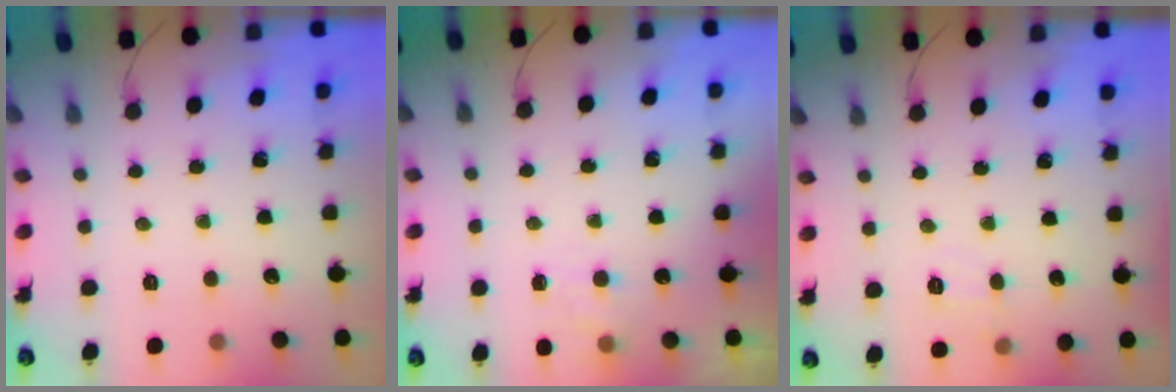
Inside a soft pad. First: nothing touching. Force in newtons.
{"total": 5.6, "press": 5.4, "slide": 1.4}
{"total": 6.5, "press": 6.3, "slide": 1.4}